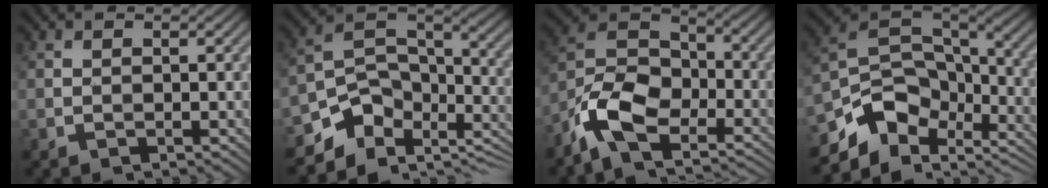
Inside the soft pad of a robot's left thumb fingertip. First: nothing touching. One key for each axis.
{"total": 9.8, "fx": -6.9, "fy": 5.2, "fz": 4.7, "tx": -0.088, "ty": -0.007, "tz": -0.126}
{"total": 9.6, "fx": -6.6, "fy": 4.4, "fz": 5.5, "tx": -0.113, "ty": 0.000, "tz": -0.143}
{"total": 12.0, "fx": -7.3, "fy": 6.8, "fz": 6.6, "tx": -0.149, "ty": -0.011, "tz": -0.126}